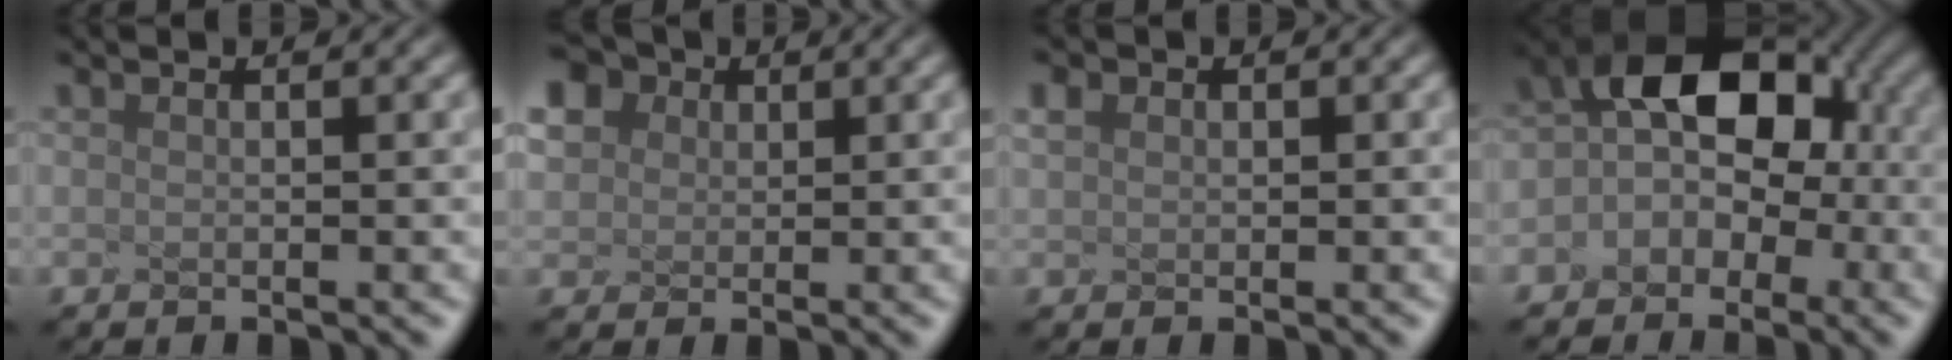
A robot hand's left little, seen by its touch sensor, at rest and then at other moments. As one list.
[{"total": 3.1, "force": [1.6, 2.5, 0.8], "torque": [-0.079, 0.015, 0.059]}, {"total": 1.0, "force": [-0.5, -0.5, -0.7], "torque": [-0.024, -0.005, 0.034]}, {"total": 5.6, "force": [-1.9, 4.0, 3.4], "torque": [-0.054, 0.002, -0.011]}]